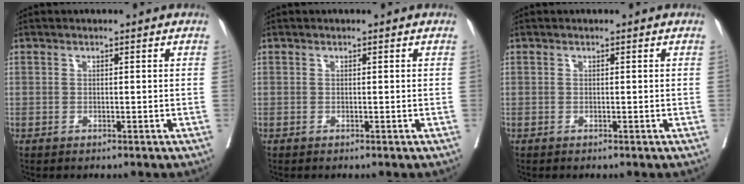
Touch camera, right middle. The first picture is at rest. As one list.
[{"total": 0.0}, {"total": 0.0}]